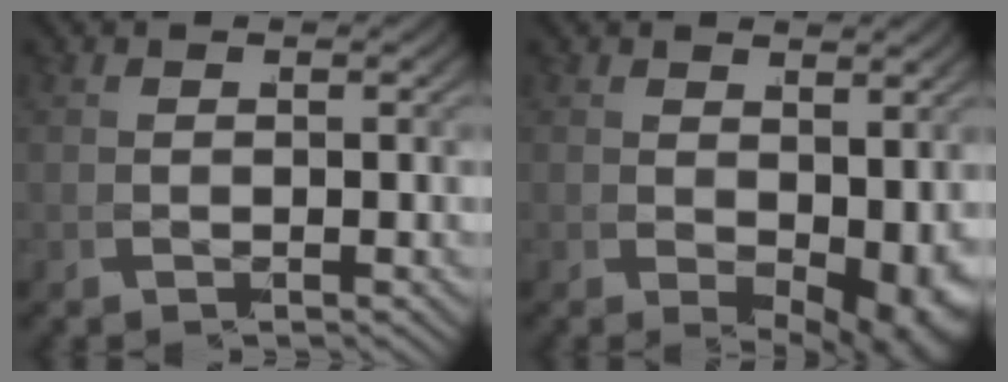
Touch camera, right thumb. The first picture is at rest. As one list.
[{"total": 3.8, "force": [-0.1, 1.7, 3.4], "torque": [-0.053, -0.018, 0.014]}]